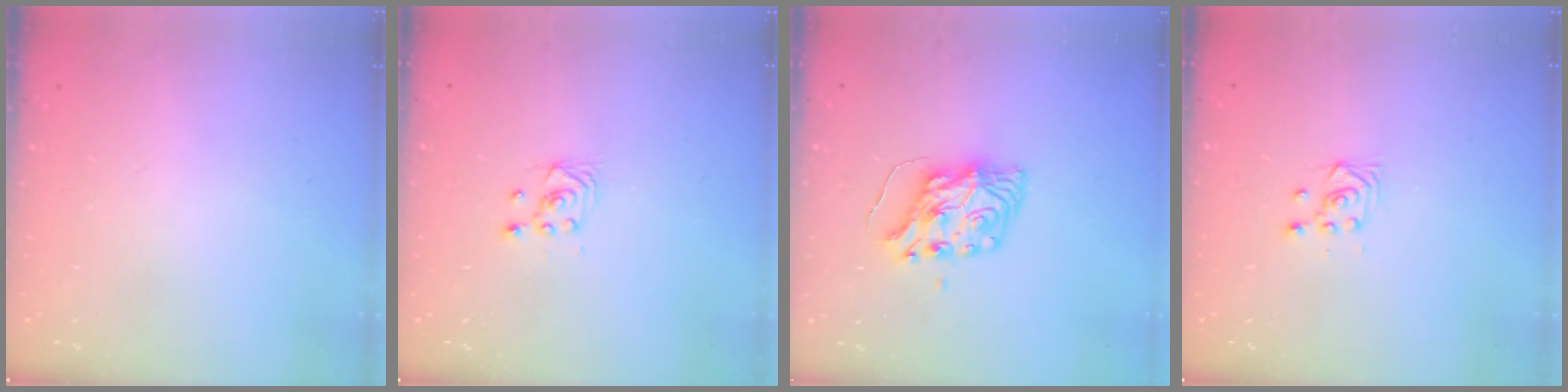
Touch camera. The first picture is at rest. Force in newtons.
{"total": 2.5, "press": 2.2, "slide": 1.1}
{"total": 8.4, "press": 8.3, "slide": 0.5}
{"total": 3.6, "press": 3.5, "slide": 1.2}